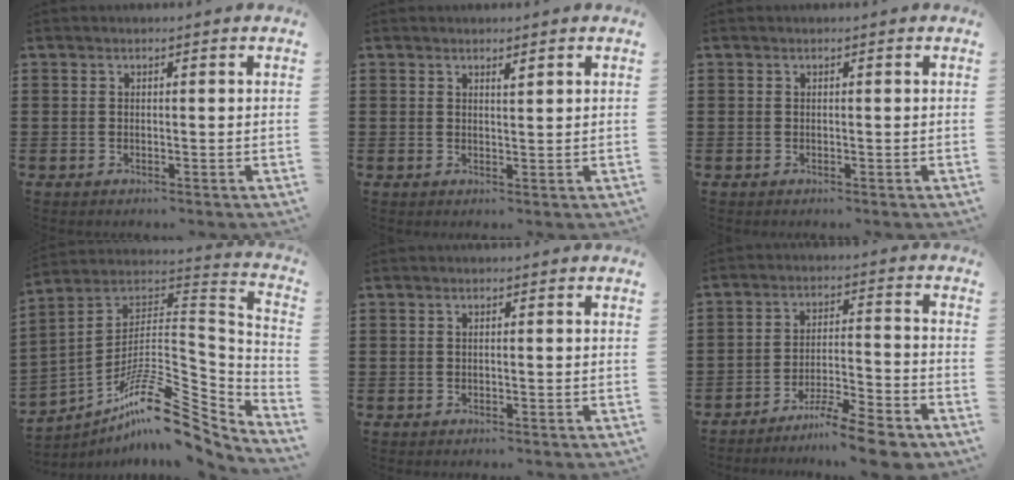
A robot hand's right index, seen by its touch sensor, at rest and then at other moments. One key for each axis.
{"total": 1.1, "fx": 0.9, "fy": 0.1, "fz": 0.6, "tx": -0.011, "ty": 0.000, "tz": 0.015}
{"total": 0.0}
{"total": 15.4, "fx": -10.4, "fy": 5.2, "fz": 10.1, "tx": -0.151, "ty": 0.018, "tz": -0.187}
{"total": 0.0}
{"total": 8.2, "fx": -7.2, "fy": 0.5, "fz": 4.0, "tx": -0.064, "ty": 0.008, "tz": -0.134}